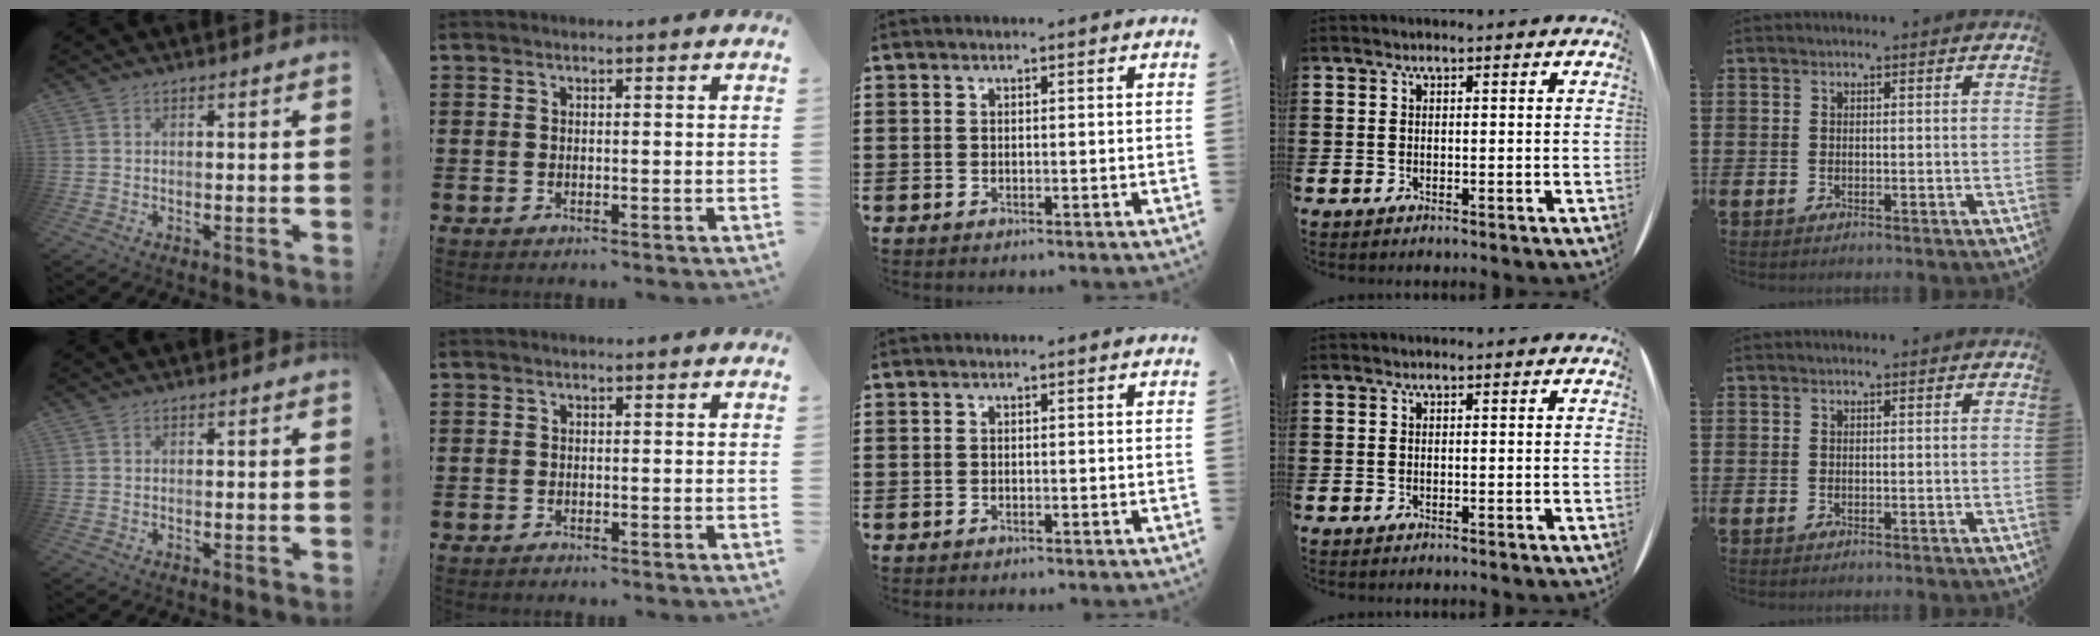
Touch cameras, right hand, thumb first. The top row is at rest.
{"index": {"total": 0.5, "force": [-0.5, 0.0, 0.0], "torque": [0.000, -0.002, -0.011]}, "middle": {"total": 0.5, "force": [-0.4, 0.2, 0.3], "torque": [-0.006, -0.003, -0.007]}}